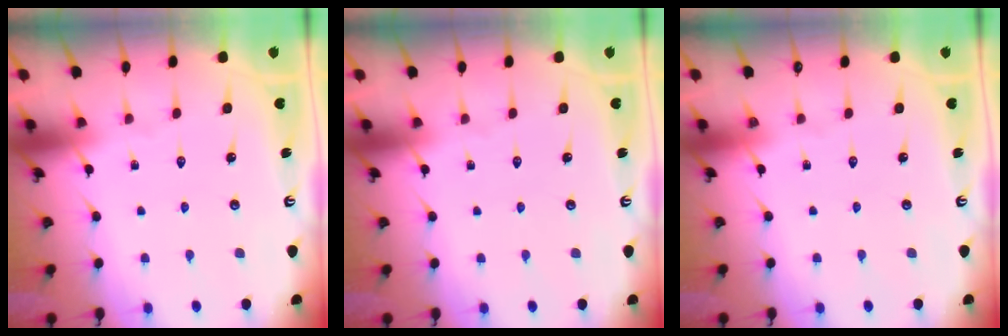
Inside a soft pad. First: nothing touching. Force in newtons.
{"total": 0.0}
{"total": 0.0}